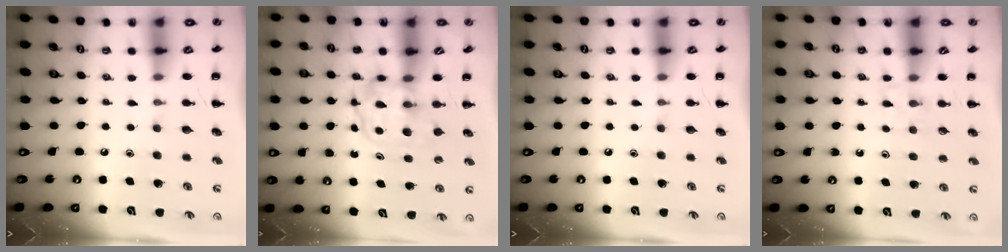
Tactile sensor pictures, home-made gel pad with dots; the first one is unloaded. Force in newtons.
{"total": 3.9, "press": 3.9, "slide": 0.2}
{"total": 0.0}
{"total": 3.2, "press": 3.0, "slide": 1.1}